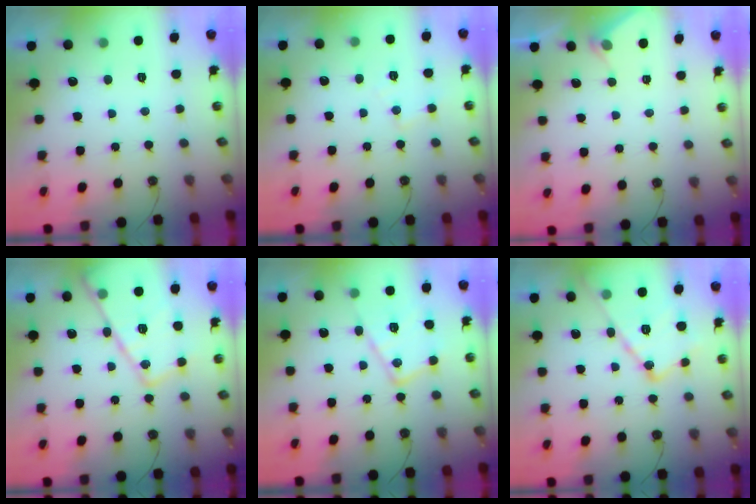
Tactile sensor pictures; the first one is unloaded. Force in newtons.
{"total": 4.3, "press": 4.3, "slide": 0.6}
{"total": 3.0, "press": 2.9, "slide": 0.4}
{"total": 18.3, "press": 18.2, "slide": 1.2}
{"total": 15.4, "press": 15.3, "slide": 1.5}
{"total": 17.3, "press": 17.3, "slide": 1.5}